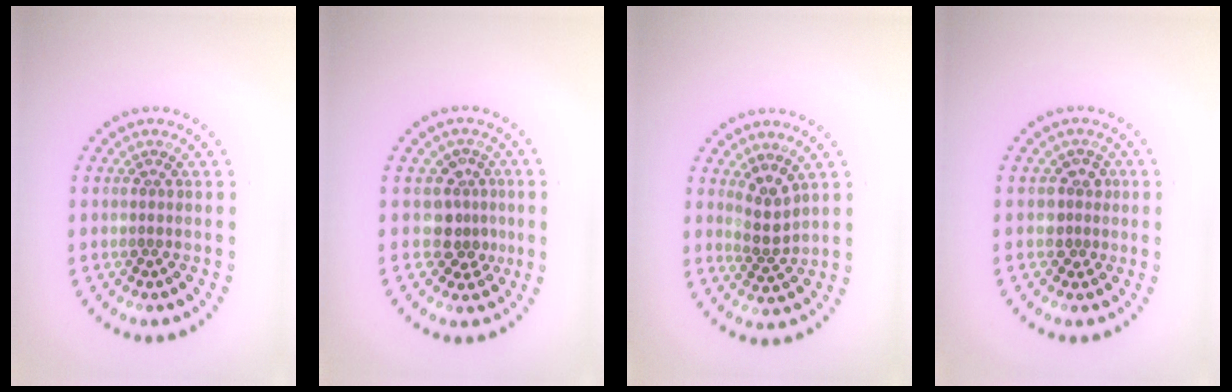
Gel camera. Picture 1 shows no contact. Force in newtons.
{"total": 2.7, "press": 2.2, "slide": 1.6}
{"total": 2.4, "press": 1.8, "slide": 1.6}
{"total": 1.7, "press": 1.3, "slide": 1.2}